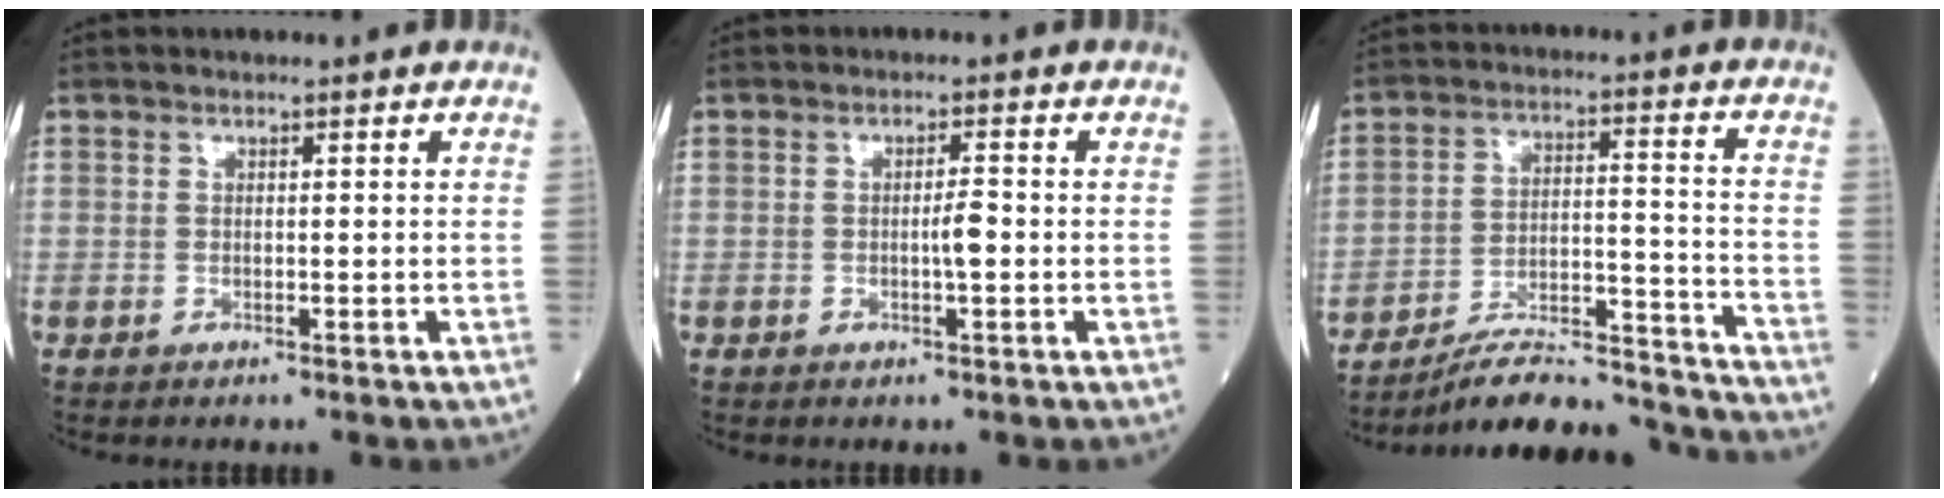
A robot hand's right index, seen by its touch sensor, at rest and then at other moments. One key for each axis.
{"total": 2.3, "fx": -0.4, "fy": 0.2, "fz": 2.2, "tx": -0.039, "ty": 0.001, "tz": -0.009}
{"total": 18.6, "fx": -17.9, "fy": 1.2, "fz": 5.2, "tx": -0.080, "ty": 0.020, "tz": -0.270}